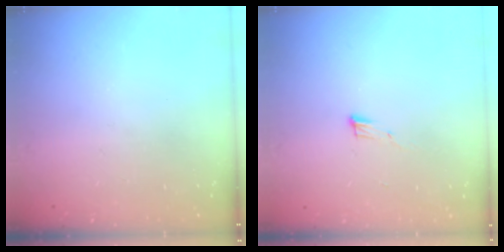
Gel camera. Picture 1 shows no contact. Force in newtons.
{"total": 5.1, "press": 4.9, "slide": 1.1}